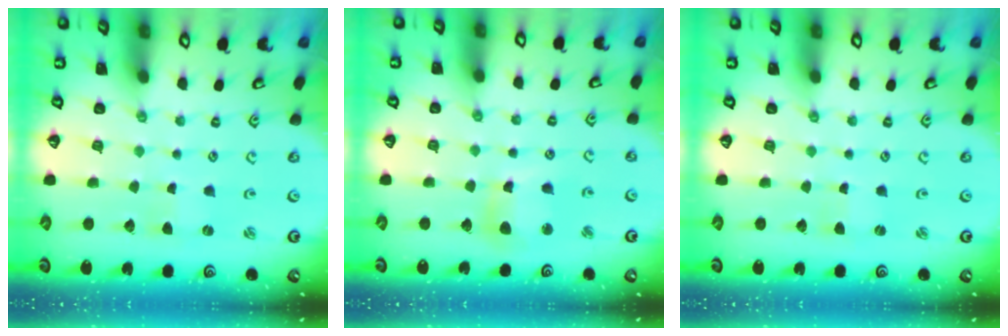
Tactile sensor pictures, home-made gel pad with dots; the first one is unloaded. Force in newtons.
{"total": 9.0, "press": 8.9, "slide": 1.4}
{"total": 0.0}